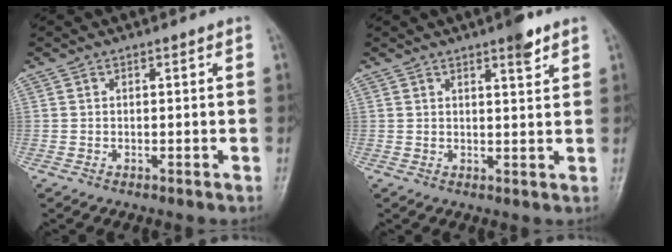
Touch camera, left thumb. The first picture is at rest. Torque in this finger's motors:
{"motor_torque": [1.24, 0.13, 0.41, -0.47, 0.03]}